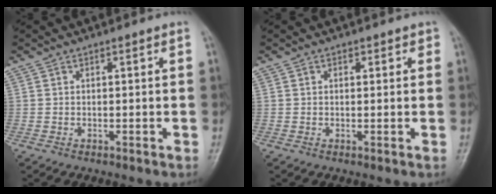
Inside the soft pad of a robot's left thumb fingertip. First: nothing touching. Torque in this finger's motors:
{"motor_torque": [-0.46, 0.03, -0.30, -0.01, -0.03]}